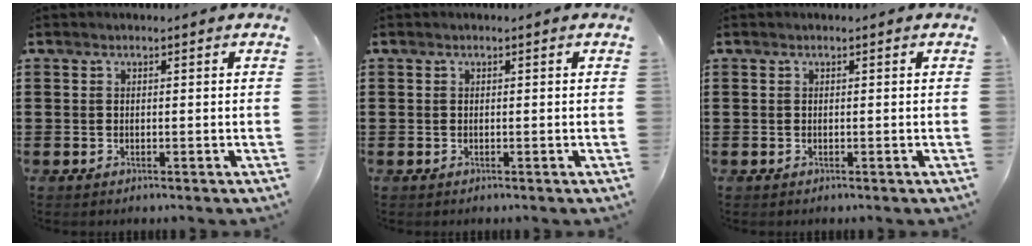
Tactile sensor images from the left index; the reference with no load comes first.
{"total": 0.0}
{"total": 0.0}